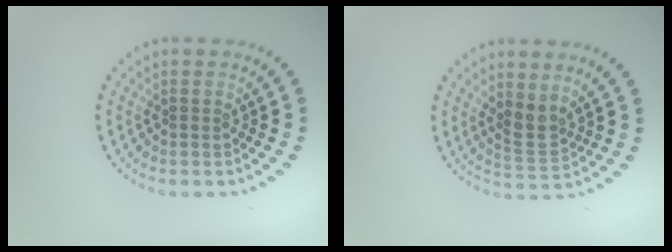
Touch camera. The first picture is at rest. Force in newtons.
{"total": 2.2, "press": 1.8, "slide": 1.3}